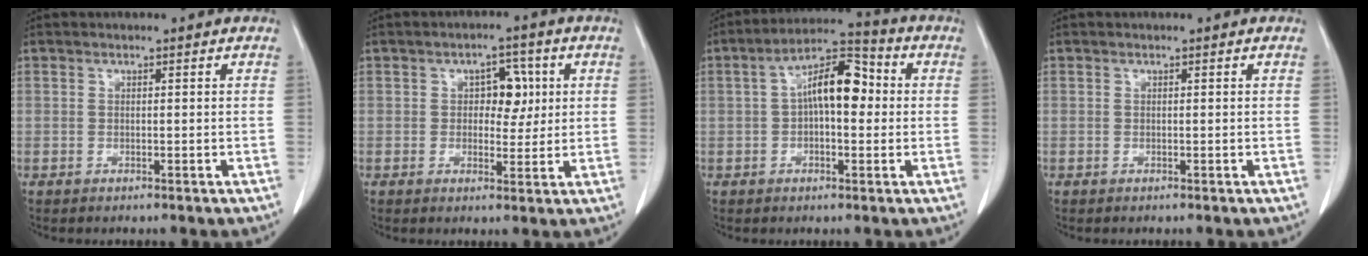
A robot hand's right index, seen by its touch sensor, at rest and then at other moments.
{"total": 5.0, "force": [1.1, 3.0, 3.8], "torque": [-0.050, 0.011, 0.017]}
{"total": 9.8, "force": [0.9, 3.8, 9.0], "torque": [-0.161, 0.036, 0.008]}
{"total": 0.0}